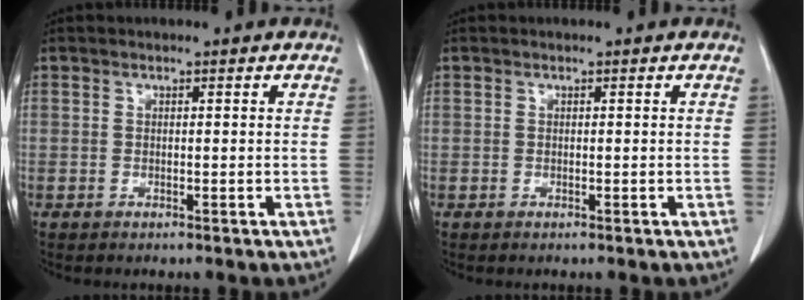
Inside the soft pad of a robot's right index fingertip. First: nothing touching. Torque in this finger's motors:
{"motor_torque": [0.00, 0.00, 0.00, 0.00]}